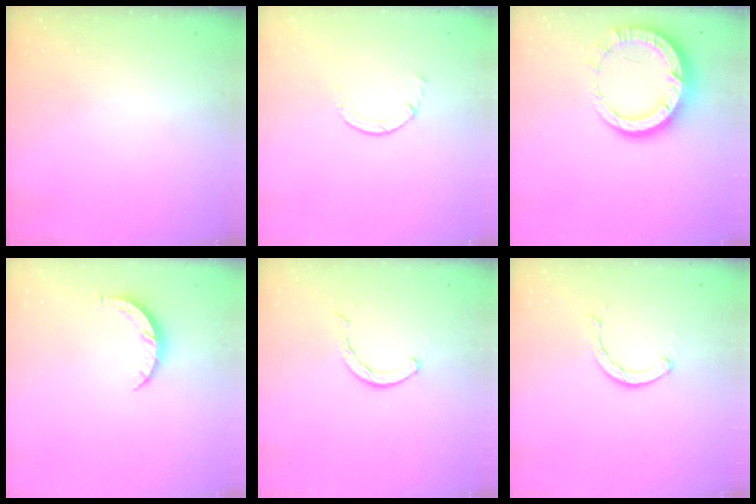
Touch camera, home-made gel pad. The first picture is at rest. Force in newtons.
{"total": 1.7, "press": 1.6, "slide": 0.2}
{"total": 14.0, "press": 13.9, "slide": 1.4}
{"total": 5.2, "press": 5.2, "slide": 0.5}
{"total": 1.8, "press": 1.8, "slide": 0.4}
{"total": 2.4, "press": 2.3, "slide": 0.4}